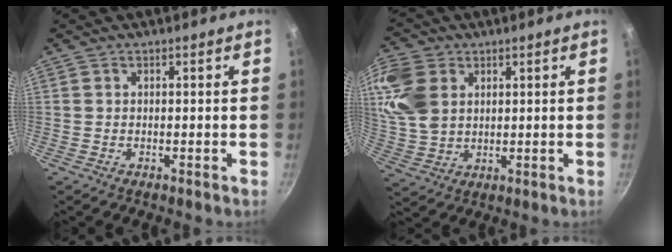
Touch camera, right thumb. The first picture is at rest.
{"total": 11.4, "force": [3.6, 8.1, 7.0], "torque": [-0.133, -0.011, 0.076]}